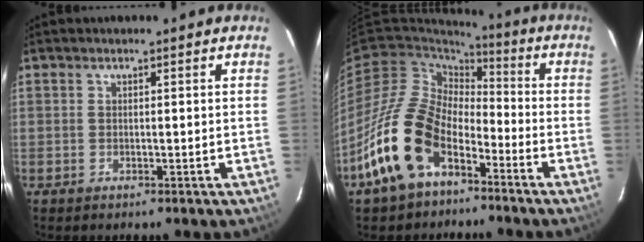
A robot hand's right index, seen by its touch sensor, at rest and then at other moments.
{"total": 17.2, "force": [-9.2, 10.2, 10.3], "torque": [-0.212, 0.010, -0.174]}